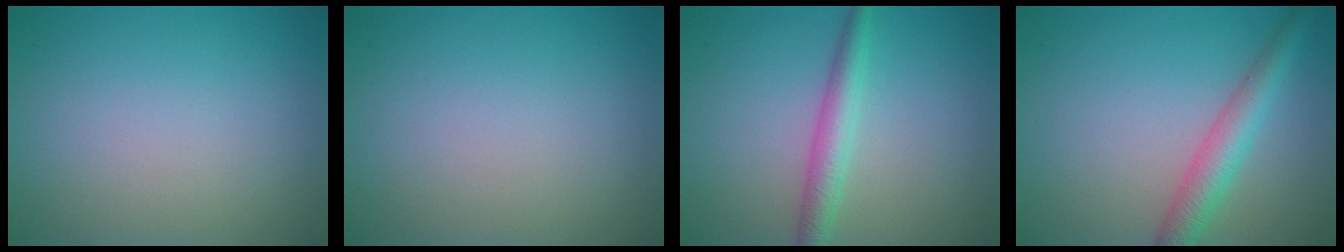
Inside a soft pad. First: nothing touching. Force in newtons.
{"total": 0.0}
{"total": 2.9, "press": 2.9, "slide": 0.0}
{"total": 3.6, "press": 3.6, "slide": 0.1}